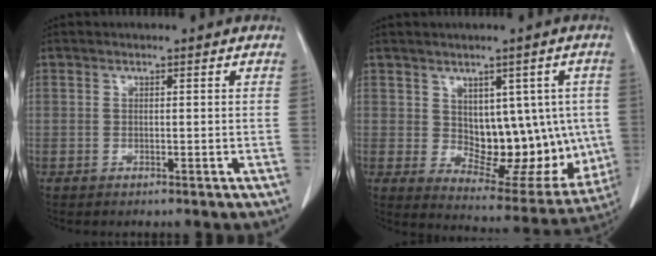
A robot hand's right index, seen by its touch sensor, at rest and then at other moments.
{"total": 14.0, "force": [0.5, 7.6, 11.7], "torque": [-0.131, 0.007, 0.033]}